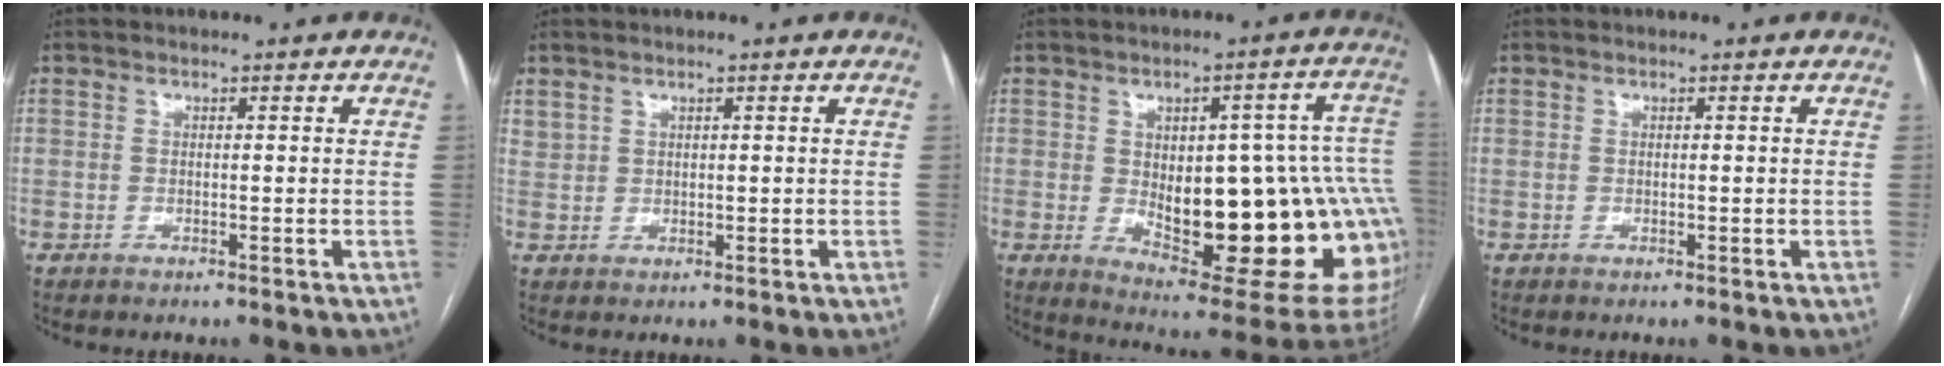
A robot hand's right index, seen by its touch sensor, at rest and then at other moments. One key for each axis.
{"total": 1.9, "fx": 1.4, "fy": 1.1, "fz": 0.6, "tx": -0.013, "ty": 0.005, "tz": 0.034}
{"total": 26.7, "fx": -2.5, "fy": 7.9, "fz": 25.3, "tx": -0.272, "ty": 0.013, "tz": -0.009}
{"total": 0.6, "fx": 0.2, "fy": 0.4, "fz": 0.4, "tx": -0.008, "ty": 0.000, "tz": 0.007}